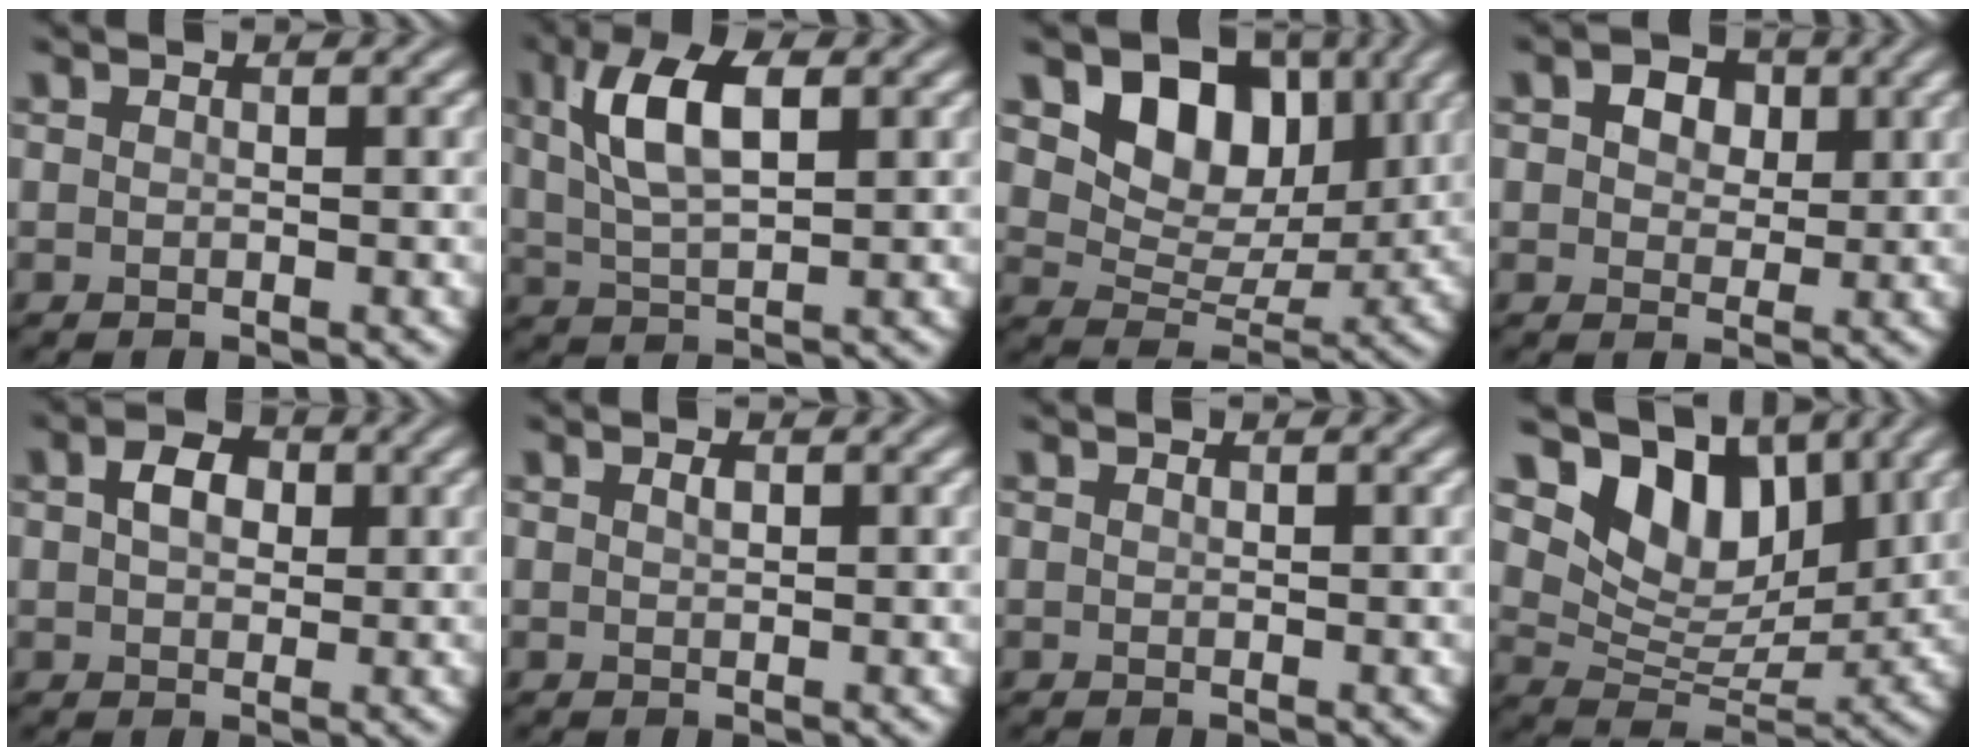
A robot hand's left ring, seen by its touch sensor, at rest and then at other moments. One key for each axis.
{"total": 6.6, "fx": 2.1, "fy": 2.8, "fz": 5.6, "tx": -0.112, "ty": 0.009, "tz": 0.038}
{"total": 8.1, "fx": 3.4, "fy": 5.7, "fz": 4.7, "tx": -0.069, "ty": -0.010, "tz": 0.046}
{"total": 3.9, "fx": 1.5, "fy": 2.7, "fz": 2.4, "tx": -0.035, "ty": 0.005, "tz": 0.008}
{"total": 3.2, "fx": 0.9, "fy": 2.2, "fz": 2.1, "tx": -0.043, "ty": 0.007, "tz": 0.011}
{"total": 0.7, "fx": 0.4, "fy": 0.3, "fz": 0.5, "tx": -0.013, "ty": 0.001, "tz": 0.007}
{"total": 0.0}
{"total": 8.5, "fx": 4.9, "fy": 5.0, "fz": 4.8, "tx": -0.080, "ty": -0.010, "tz": 0.082}